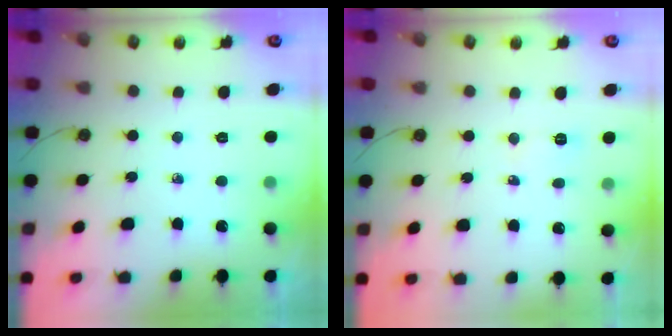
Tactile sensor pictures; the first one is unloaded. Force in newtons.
{"total": 16.7, "press": 5.3, "slide": 15.8}